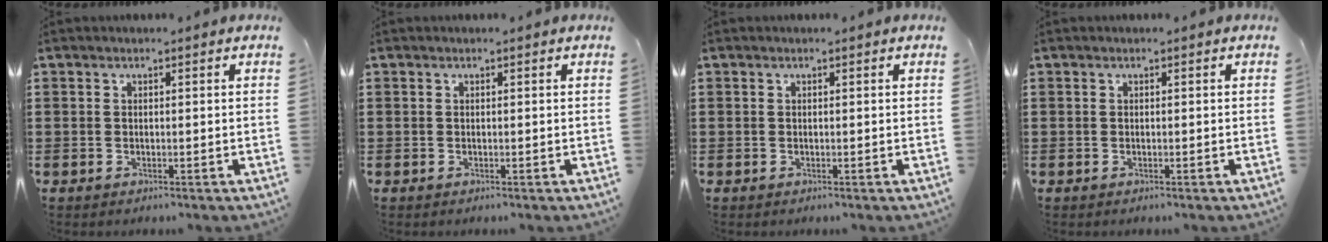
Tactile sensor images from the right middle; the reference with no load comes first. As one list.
[{"total": 0.0}, {"total": 0.0}, {"total": 0.0}]